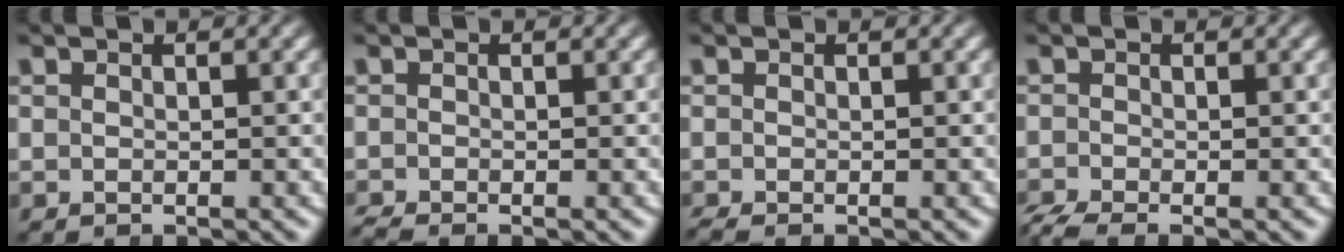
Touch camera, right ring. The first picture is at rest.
{"total": 1.5, "force": [-1.2, 0.8, 0.3], "torque": [-0.008, -0.009, -0.018]}
{"total": 1.2, "force": [-1.0, 0.6, 0.3], "torque": [-0.010, -0.011, -0.010]}
{"total": 2.7, "force": [-2.0, 1.4, 1.1], "torque": [-0.025, -0.014, -0.028]}